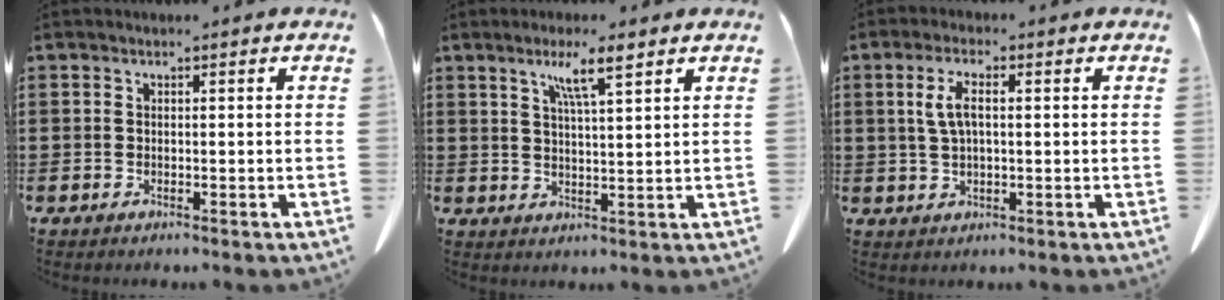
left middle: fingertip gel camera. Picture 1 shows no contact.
{"total": 5.5, "force": [3.6, 0.3, 4.1], "torque": [-0.082, -0.001, 0.059]}
{"total": 4.5, "force": [0.9, 1.7, 4.1], "torque": [-0.091, 0.007, 0.010]}